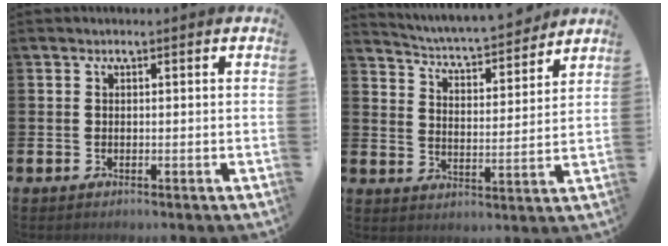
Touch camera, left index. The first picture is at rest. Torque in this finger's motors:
{"motor_torque": [1.00, -1.14, 0.19, 0.11]}